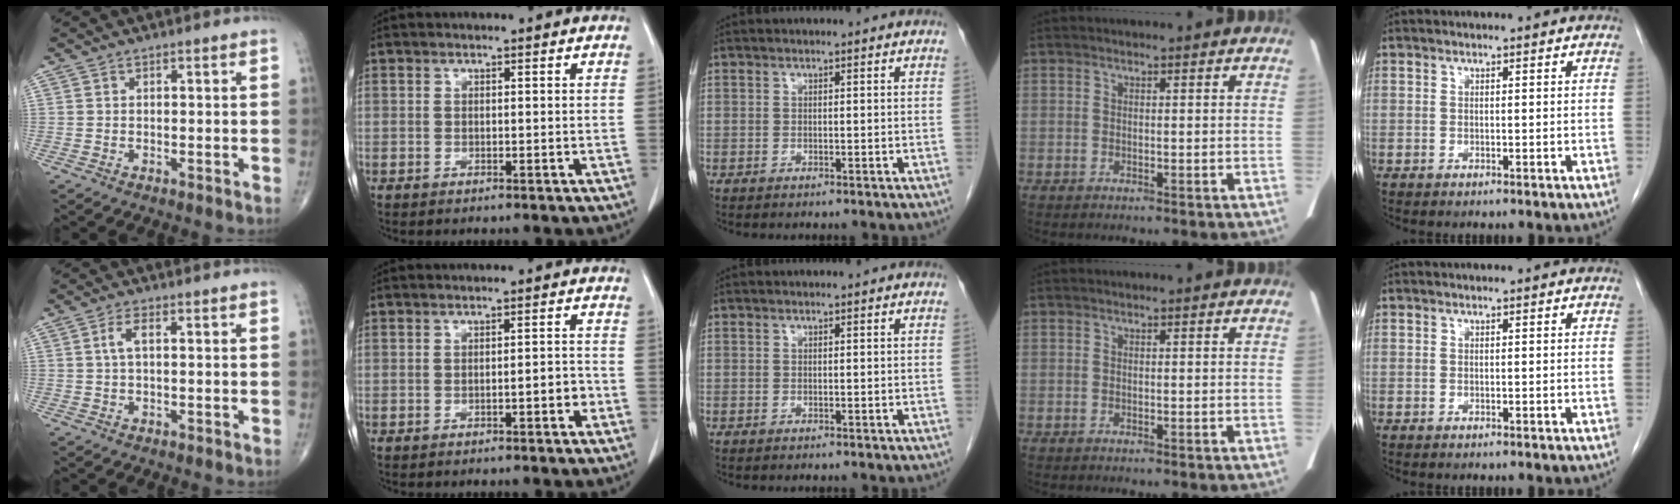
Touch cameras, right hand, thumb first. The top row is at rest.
{"thumb": {"total": 3.0, "force": [0.6, 1.2, 2.7], "torque": [-0.061, 0.009, 0.012]}, "index": {"total": 2.5, "force": [-1.0, 0.5, 2.2], "torque": [-0.031, 0.002, -0.014]}}